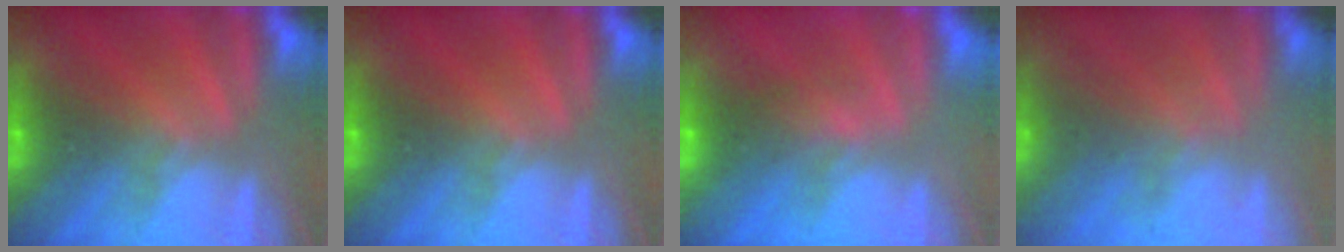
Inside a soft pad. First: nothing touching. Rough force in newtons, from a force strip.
{"total": 0.0}
{"total": 2.9}
{"total": 5.7}